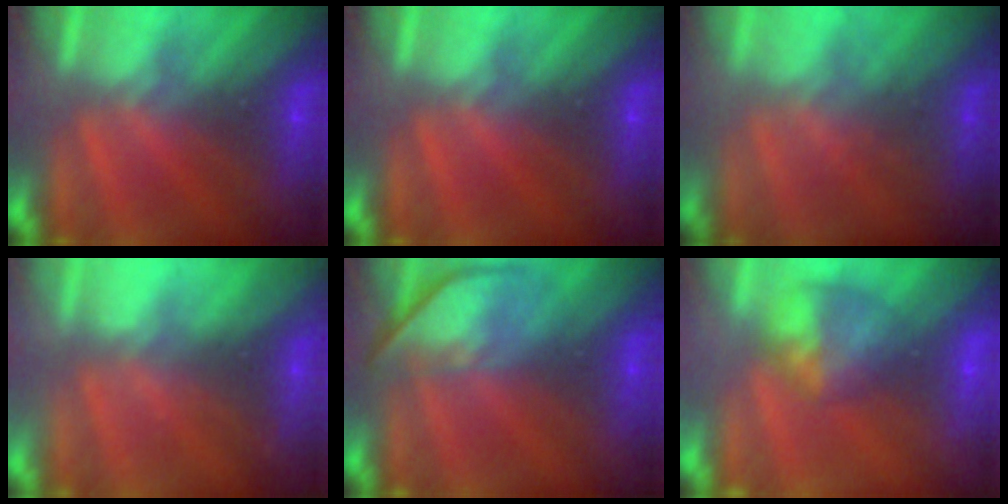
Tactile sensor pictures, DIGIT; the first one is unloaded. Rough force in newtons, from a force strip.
{"total": 0.0}
{"total": 1.4}
{"total": 2.1}
{"total": 3.8}
{"total": 5.8}